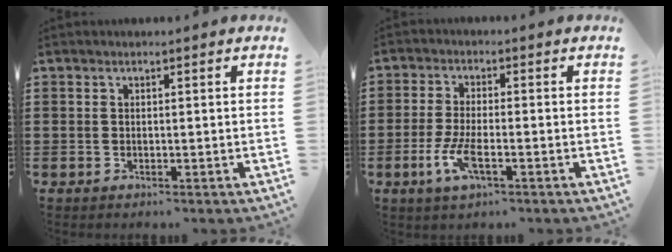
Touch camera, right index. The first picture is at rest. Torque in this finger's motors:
{"motor_torque": [2.14, 0.00, 0.20, 0.05]}